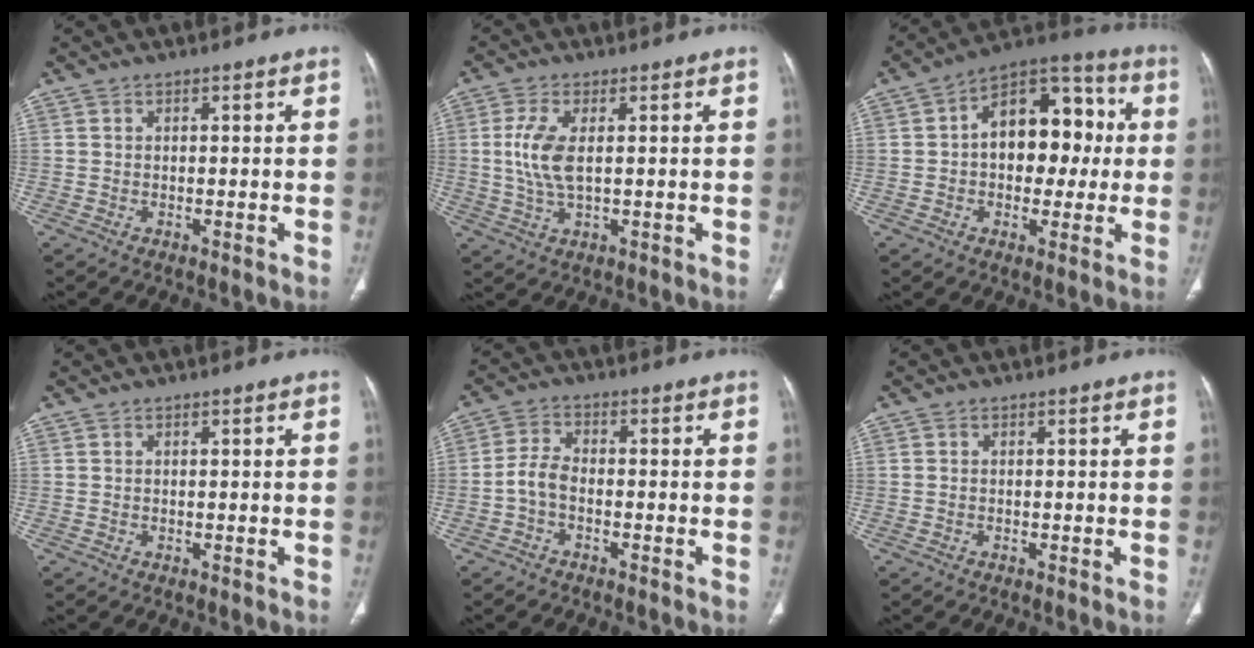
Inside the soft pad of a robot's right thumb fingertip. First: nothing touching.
{"total": 7.1, "force": [0.8, 3.0, 6.4], "torque": [-0.156, -0.005, 0.018]}
{"total": 16.6, "force": [1.4, 10.8, 12.5], "torque": [-0.131, 0.039, 0.012]}
{"total": 0.0}
{"total": 4.1, "force": [-1.5, 2.2, 3.1], "torque": [-0.067, 0.017, -0.037]}
{"total": 0.0}